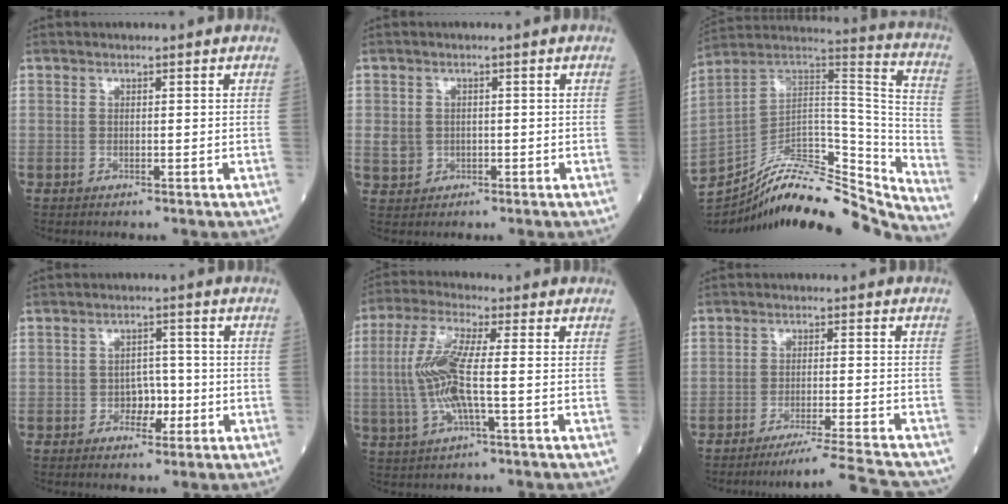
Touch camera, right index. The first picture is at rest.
{"total": 3.2, "force": [-0.4, 3.0, 1.1], "torque": [-0.014, 0.004, 0.004]}
{"total": 27.5, "force": [-25.0, 4.8, 10.5], "torque": [-0.157, 0.026, -0.378]}
{"total": 3.6, "force": [-1.2, 2.4, 2.5], "torque": [-0.030, 0.006, -0.020]}
{"total": 9.4, "force": [-0.6, 1.2, 9.3], "torque": [-0.206, 0.006, -0.018]}
{"total": 11.2, "force": [-10.5, -1.8, 3.6], "torque": [-0.039, -0.019, -0.160]}